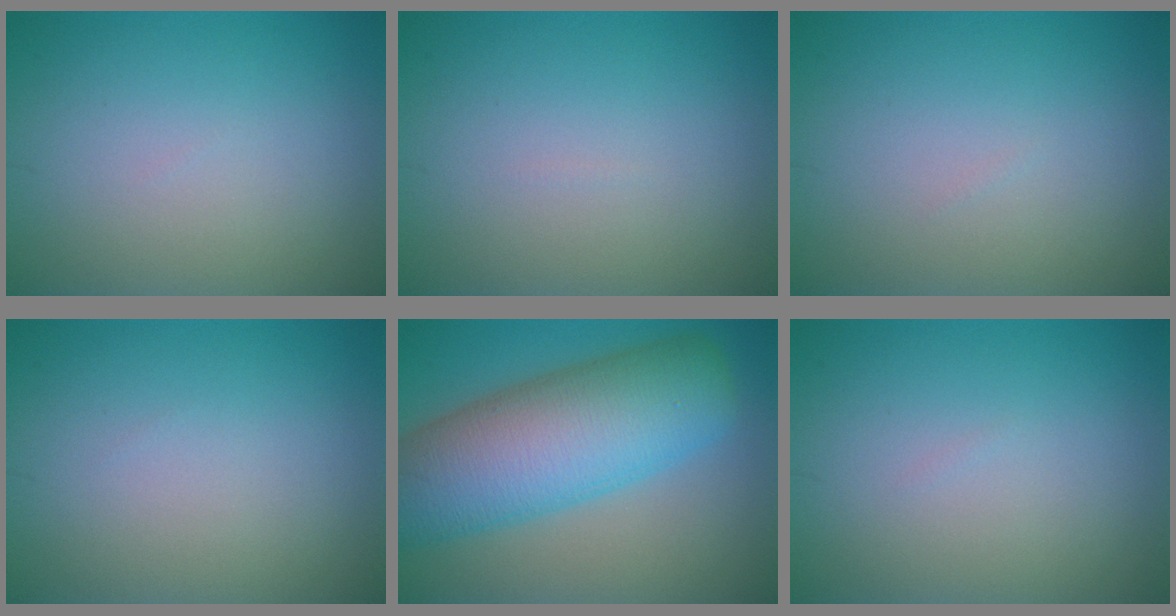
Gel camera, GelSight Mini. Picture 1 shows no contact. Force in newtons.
{"total": 0.0}
{"total": 0.0}
{"total": 0.0}
{"total": 11.8, "press": 11.8, "slide": 0.3}
{"total": 0.0}